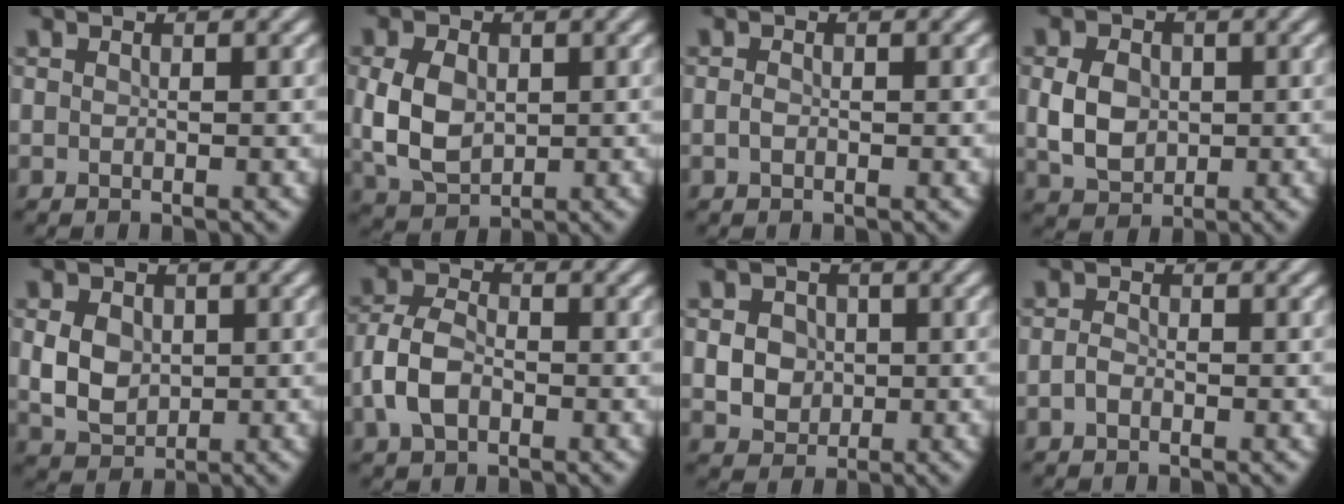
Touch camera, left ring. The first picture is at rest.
{"total": 5.2, "force": [0.2, 3.7, 3.6], "torque": [-0.081, -0.001, 0.007]}
{"total": 0.7, "force": [-0.2, 0.4, 0.5], "torque": [-0.012, 0.000, -0.005]}
{"total": 4.2, "force": [0.1, 3.3, 2.6], "torque": [-0.059, -0.003, 0.001]}
{"total": 4.0, "force": [0.3, 3.1, 2.5], "torque": [-0.055, -0.004, 0.006]}
{"total": 4.1, "force": [-1.4, 2.6, 2.8], "torque": [-0.061, 0.006, -0.036]}
{"total": 3.3, "force": [0.1, 2.9, 1.6], "torque": [-0.032, -0.004, 0.000]}
{"total": 1.0, "force": [-0.4, 0.6, 0.6], "torque": [-0.014, 0.001, -0.012]}